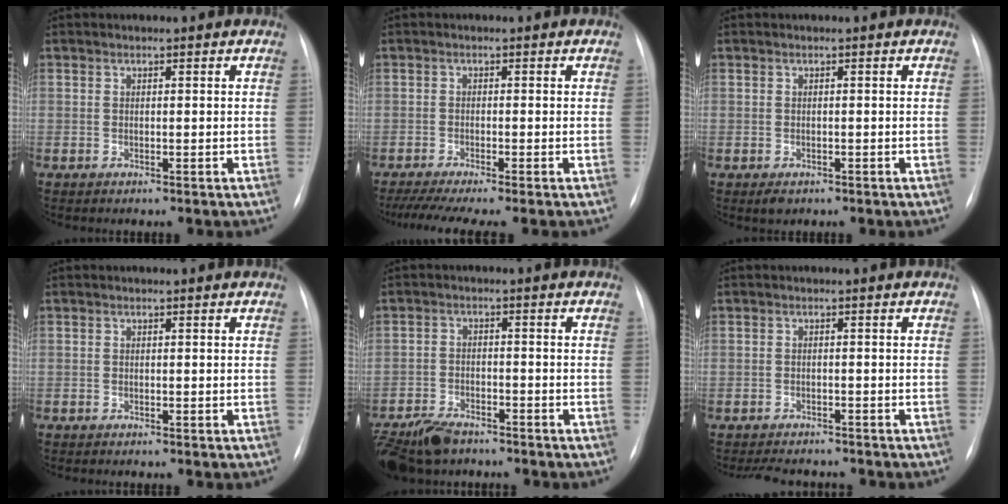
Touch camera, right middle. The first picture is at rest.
{"total": 7.8, "force": [-6.3, 0.0, 4.6], "torque": [-0.069, -0.014, -0.099]}
{"total": 1.5, "force": [-0.9, 0.9, 0.8], "torque": [-0.012, 0.000, -0.005]}
{"total": 0.8, "force": [-0.7, 0.1, 0.4], "torque": [-0.007, -0.003, -0.011]}
{"total": 8.8, "force": [-7.2, 3.4, 3.7], "torque": [-0.067, -0.017, -0.123]}
{"total": 6.7, "force": [-6.2, 1.9, 1.9], "torque": [-0.025, -0.005, -0.081]}